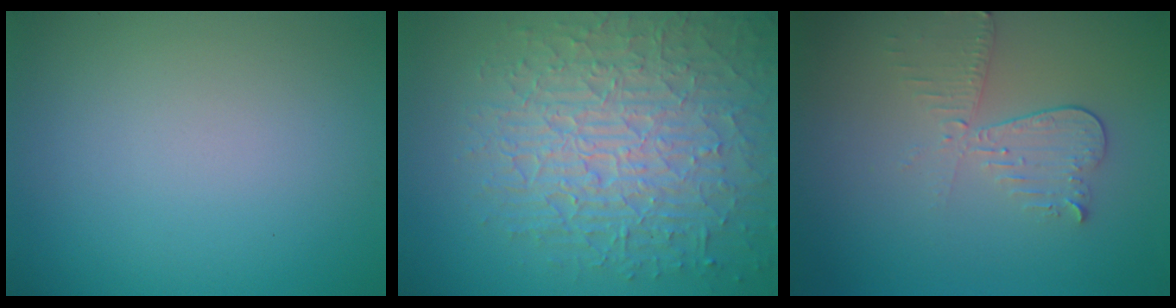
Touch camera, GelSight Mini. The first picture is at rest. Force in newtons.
{"total": 8.8, "press": 6.2, "slide": 6.2}
{"total": 3.1, "press": 2.7, "slide": 1.6}